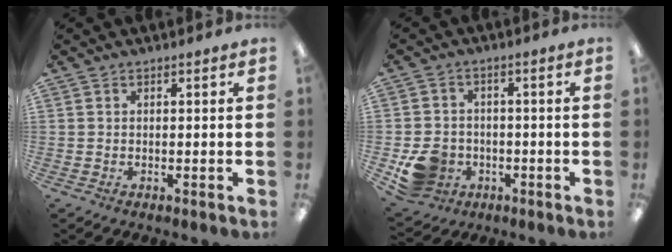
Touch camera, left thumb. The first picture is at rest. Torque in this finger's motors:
{"motor_torque": [-0.39, 0.44, 0.00, -0.02, 0.15]}